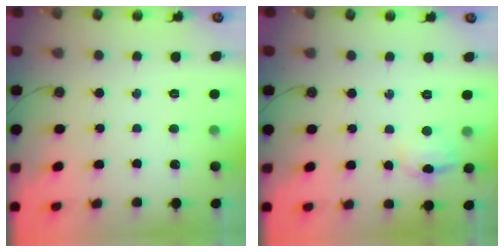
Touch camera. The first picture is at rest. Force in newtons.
{"total": 6.7, "press": 6.4, "slide": 2.0}